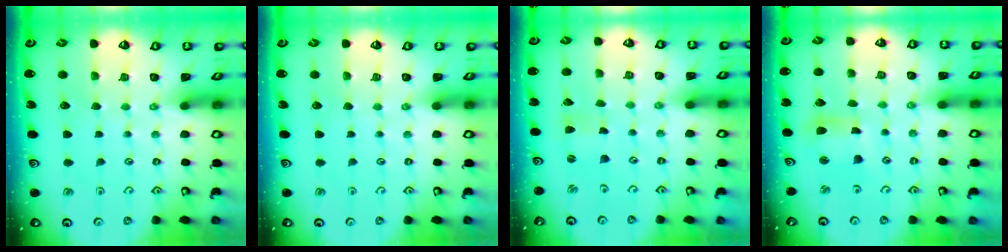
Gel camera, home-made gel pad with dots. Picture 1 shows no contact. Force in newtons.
{"total": 0.0}
{"total": 1.0, "press": 1.0, "slide": 0.2}
{"total": 5.9, "press": 5.9, "slide": 0.9}